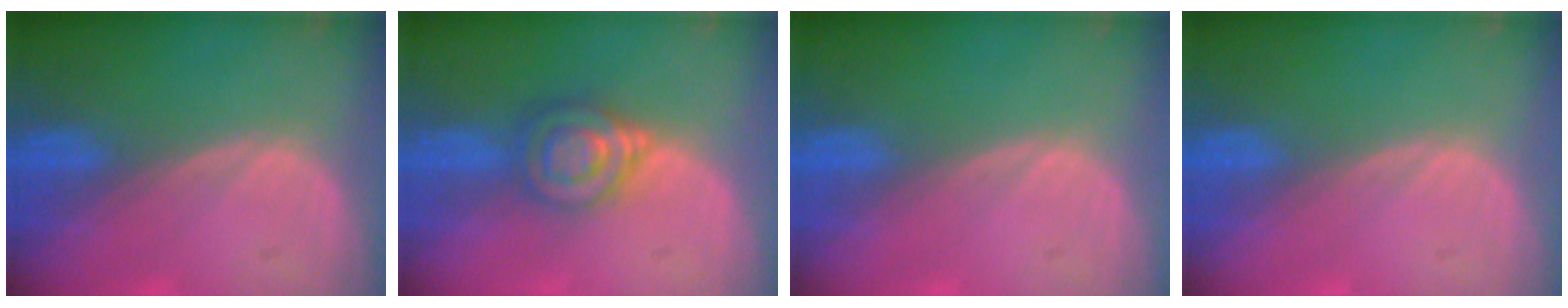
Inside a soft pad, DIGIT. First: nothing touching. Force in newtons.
{"total": 6.6, "press": 5.7, "slide": 3.4}
{"total": 0.0}
{"total": 0.0}